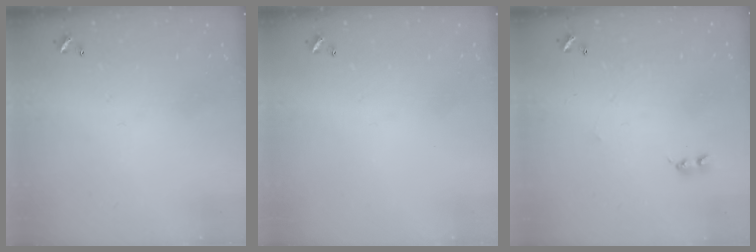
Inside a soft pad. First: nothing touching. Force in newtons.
{"total": 0.0}
{"total": 2.2, "press": 2.1, "slide": 0.5}